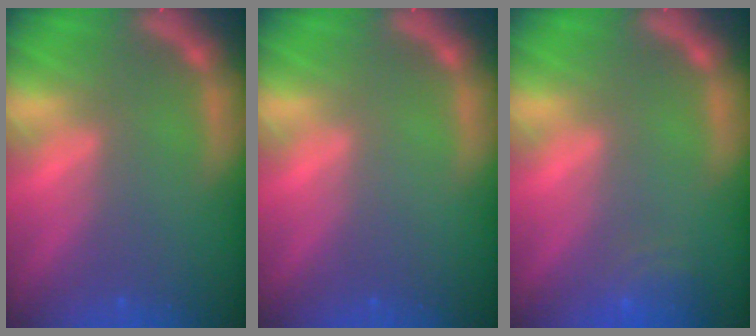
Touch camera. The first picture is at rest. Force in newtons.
{"total": 0.0}
{"total": 3.0}